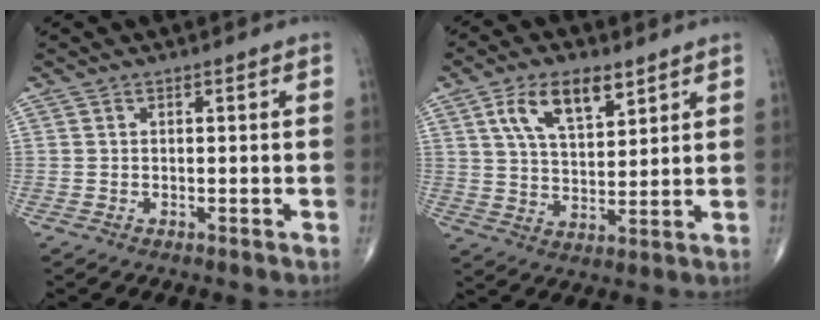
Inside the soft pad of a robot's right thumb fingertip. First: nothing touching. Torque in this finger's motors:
{"motor_torque": [0.31, 0.69, 0.99, 0.43, 0.04]}